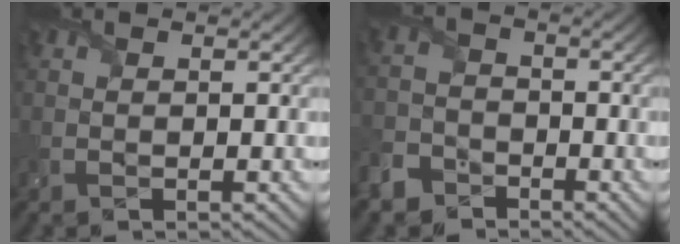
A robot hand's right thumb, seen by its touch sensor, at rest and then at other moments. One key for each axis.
{"total": 5.0, "fx": -4.0, "fy": 2.8, "fz": 1.2, "tx": -0.032, "ty": -0.005, "tz": -0.090}